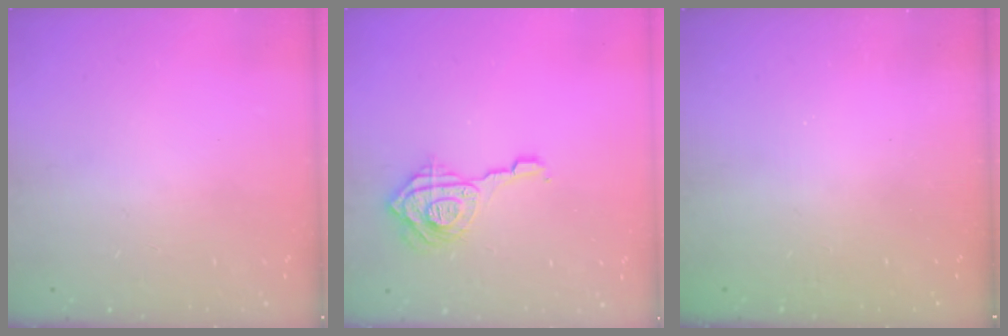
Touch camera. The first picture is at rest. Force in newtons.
{"total": 12.8, "press": 12.7, "slide": 1.4}
{"total": 2.5, "press": 2.4, "slide": 0.8}